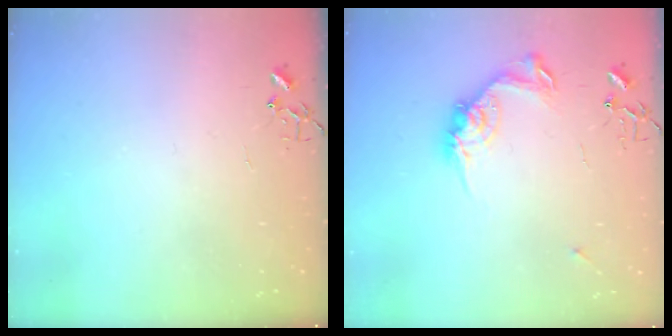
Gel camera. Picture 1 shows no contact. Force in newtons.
{"total": 13.3, "press": 13.3, "slide": 0.1}